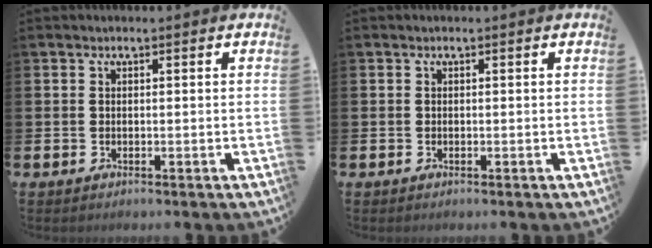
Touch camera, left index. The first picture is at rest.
{"total": 0.0}